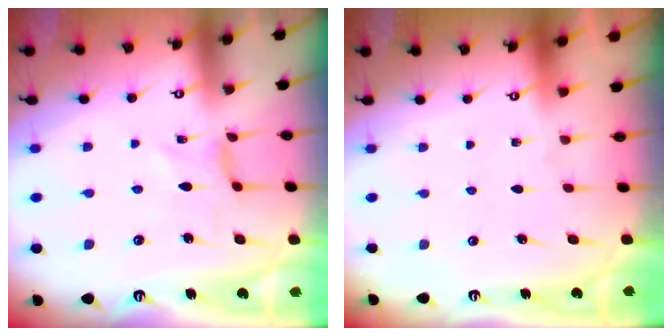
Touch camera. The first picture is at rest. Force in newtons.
{"total": 0.0}